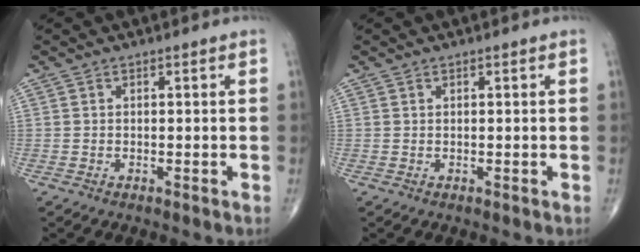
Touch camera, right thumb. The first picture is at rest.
{"total": 0.0}